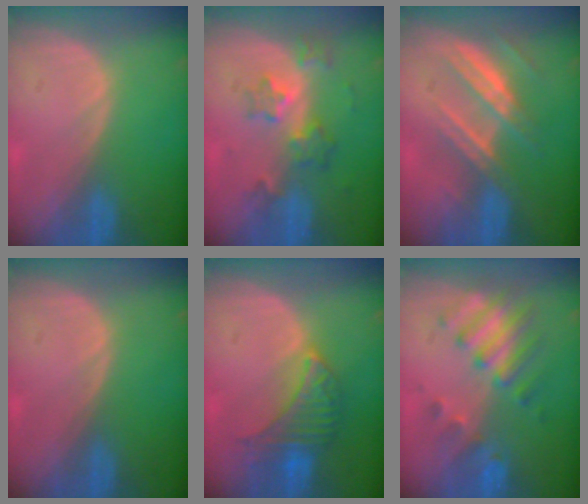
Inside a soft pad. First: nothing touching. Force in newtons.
{"total": 6.1, "press": 5.5, "slide": 2.7}
{"total": 7.5, "press": 6.7, "slide": 3.3}
{"total": 0.0}
{"total": 6.6, "press": 6.5, "slide": 0.6}
{"total": 7.9, "press": 7.1, "slide": 3.4}